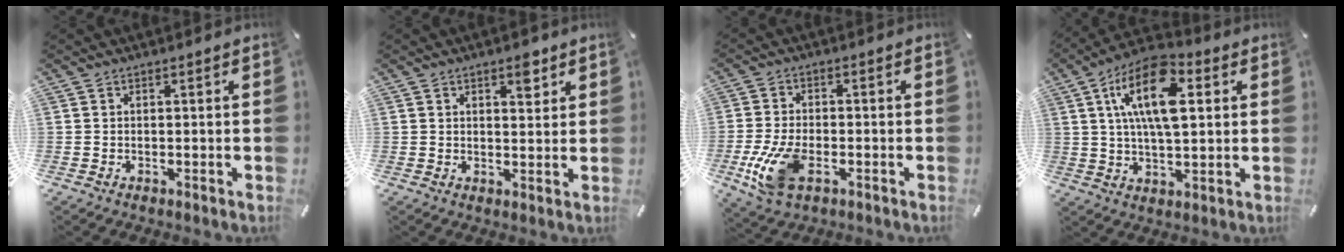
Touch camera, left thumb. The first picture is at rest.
{"total": 4.5, "force": [2.7, 2.3, 2.7], "torque": [-0.019, -0.013, 0.039]}
{"total": 10.7, "force": [-3.5, 5.9, 8.2], "torque": [-0.185, -0.005, -0.061]}
{"total": 15.5, "force": [4.8, 7.3, 12.8], "torque": [-0.240, -0.006, 0.076]}